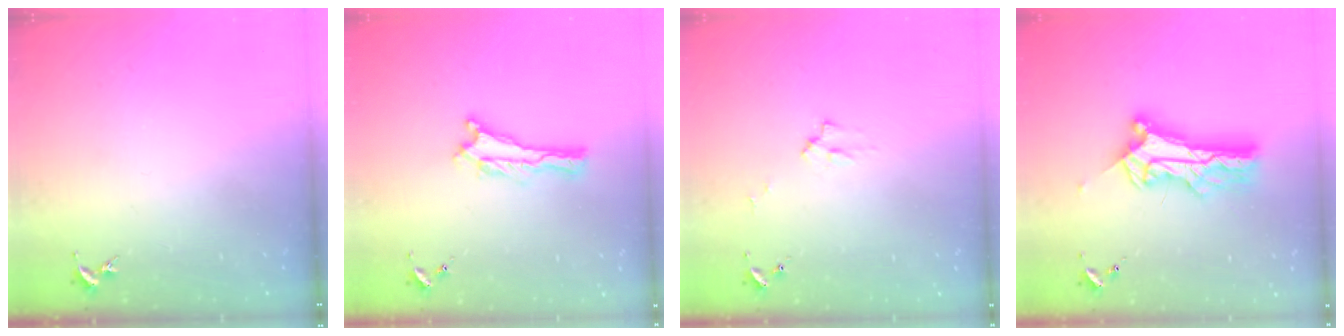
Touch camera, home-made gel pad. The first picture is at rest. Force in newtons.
{"total": 0.0}
{"total": 2.2, "press": 2.2, "slide": 0.3}
{"total": 10.5, "press": 10.5, "slide": 0.8}